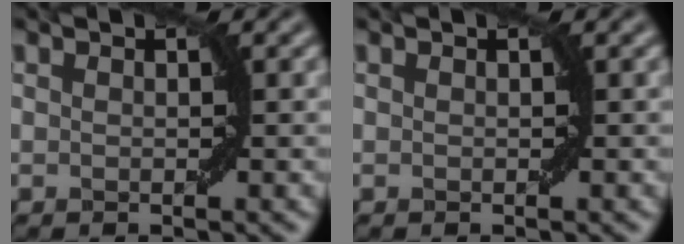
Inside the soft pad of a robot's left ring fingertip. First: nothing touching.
{"total": 0.0}